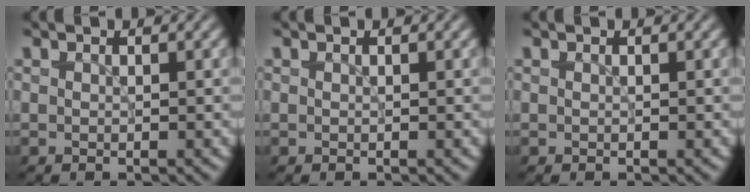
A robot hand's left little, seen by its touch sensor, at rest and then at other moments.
{"total": 0.0}
{"total": 0.0}